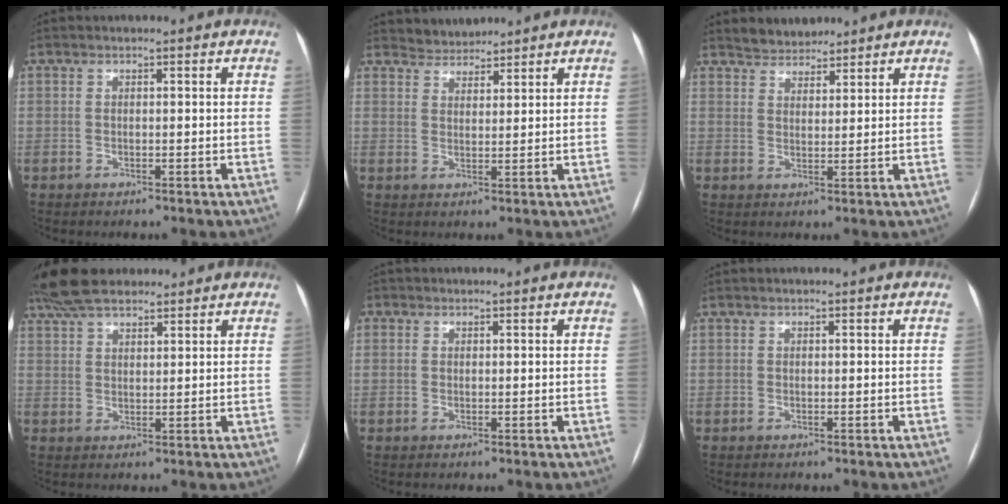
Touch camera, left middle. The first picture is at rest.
{"total": 3.2, "force": [3.1, 0.8, -0.4], "torque": [-0.001, 0.015, 0.059]}
{"total": 4.4, "force": [4.0, 1.6, 0.6], "torque": [-0.012, 0.015, 0.071]}
{"total": 10.7, "force": [8.9, 3.5, 4.9], "torque": [-0.090, 0.044, 0.161]}
{"total": 0.5, "force": [0.0, 0.5, -0.1], "torque": [0.013, -0.005, -0.004]}
{"total": 0.0}